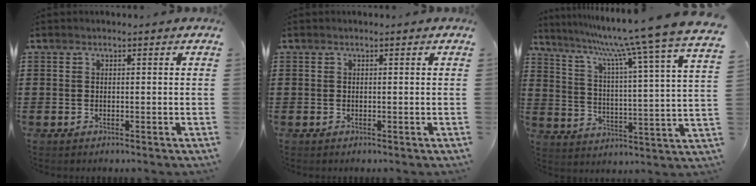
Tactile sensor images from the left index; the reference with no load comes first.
{"total": 0.0}
{"total": 9.8, "force": [8.5, -1.7, 4.5], "torque": [-0.108, -0.080, 0.129]}